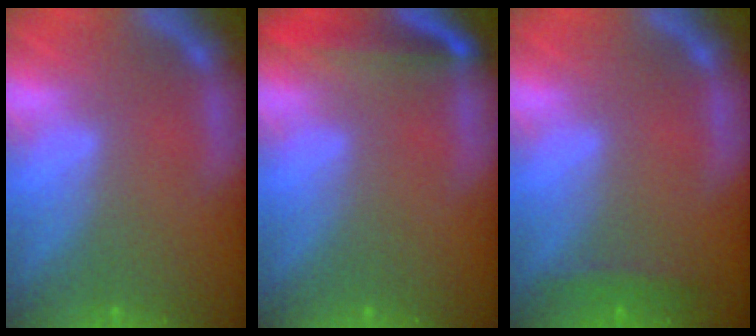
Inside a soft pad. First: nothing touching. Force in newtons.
{"total": 4.4}
{"total": 1.4}